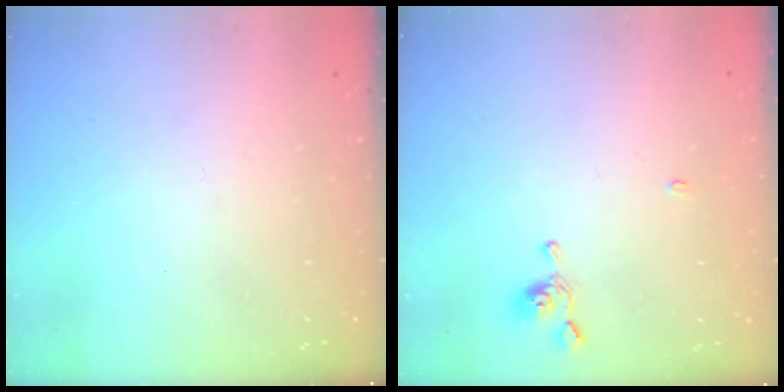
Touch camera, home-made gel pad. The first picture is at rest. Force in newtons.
{"total": 2.2, "press": 2.2, "slide": 0.3}